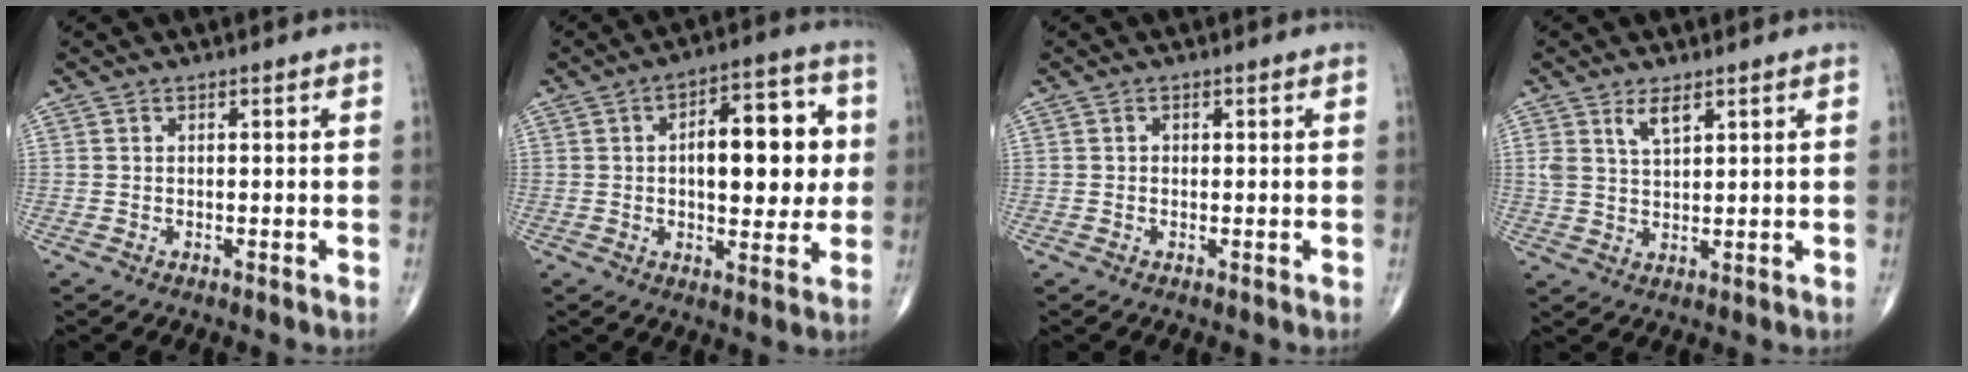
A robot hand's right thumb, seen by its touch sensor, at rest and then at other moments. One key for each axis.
{"total": 14.8, "fx": 1.5, "fy": 7.2, "fz": 12.9, "tx": -0.141, "ty": 0.015, "tz": 0.018}
{"total": 0.5, "fx": 0.1, "fy": 0.5, "fz": 0.2, "tx": 0.000, "ty": 0.001, "tz": 0.000}
{"total": 3.8, "fx": 2.4, "fy": 1.5, "fz": 2.6, "tx": -0.045, "ty": -0.014, "tz": 0.049}